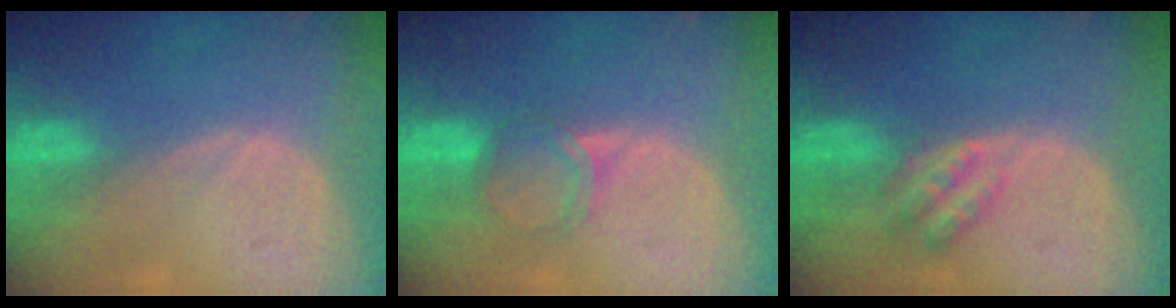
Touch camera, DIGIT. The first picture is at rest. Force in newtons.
{"total": 3.7, "press": 3.4, "slide": 1.6}
{"total": 4.6, "press": 3.9, "slide": 2.5}